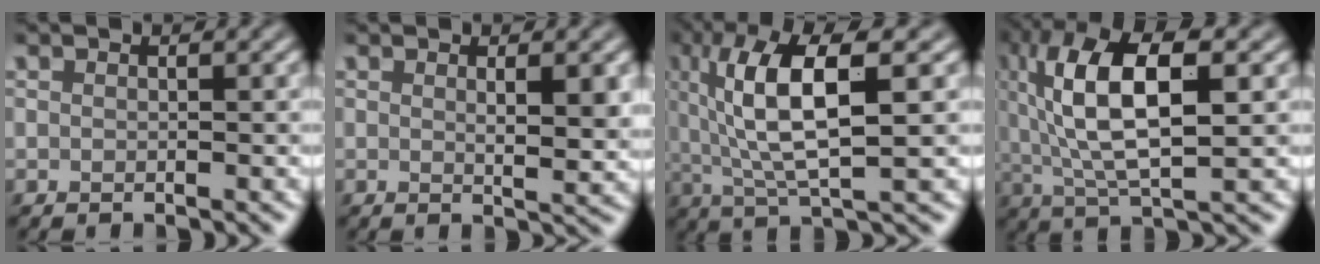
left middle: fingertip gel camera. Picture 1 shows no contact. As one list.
[{"total": 2.7, "force": [0.8, 0.7, 2.5], "torque": [-0.036, -0.005, 0.014]}, {"total": 9.0, "force": [2.1, 2.4, 8.4], "torque": [-0.151, 0.004, 0.039]}, {"total": 10.4, "force": [2.2, 3.6, 9.5], "torque": [-0.179, 0.011, 0.038]}]